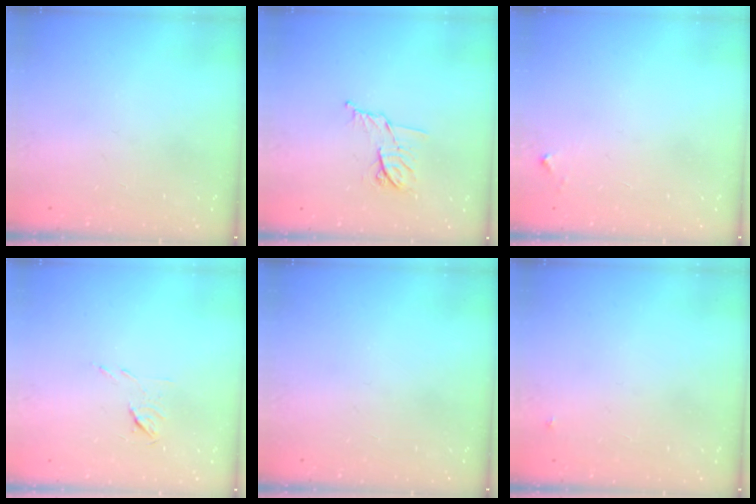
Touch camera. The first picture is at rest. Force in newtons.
{"total": 9.4, "press": 9.4, "slide": 0.7}
{"total": 2.8, "press": 2.8, "slide": 0.2}
{"total": 4.8, "press": 4.7, "slide": 1.0}
{"total": 0.0}
{"total": 3.1, "press": 3.1, "slide": 0.3}